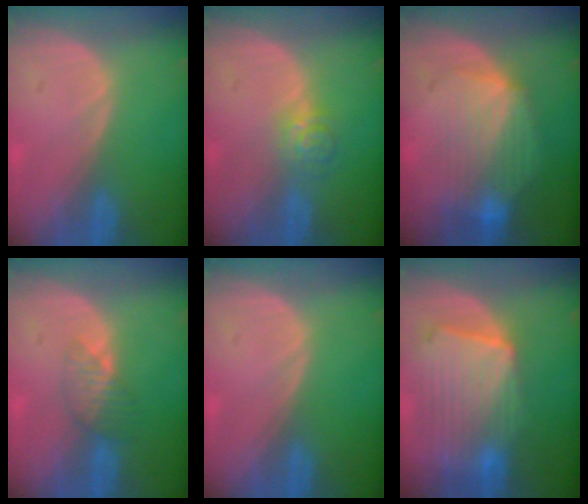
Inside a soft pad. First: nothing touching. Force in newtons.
{"total": 3.7, "press": 3.5, "slide": 1.4}
{"total": 8.3, "press": 7.8, "slide": 2.9}
{"total": 3.4, "press": 3.1, "slide": 1.5}
{"total": 0.0}
{"total": 10.7, "press": 9.3, "slide": 5.3}